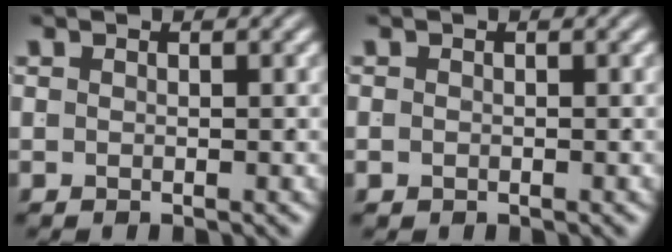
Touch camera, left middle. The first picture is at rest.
{"total": 0.6, "force": [-0.5, 0.3, 0.2], "torque": [-0.010, -0.010, -0.002]}